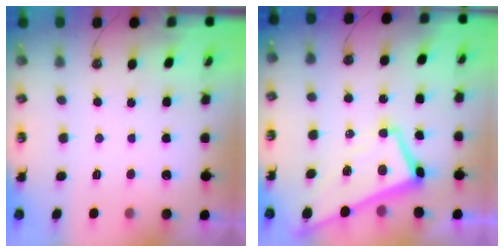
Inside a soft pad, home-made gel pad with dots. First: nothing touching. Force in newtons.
{"total": 6.7, "press": 6.6, "slide": 1.4}